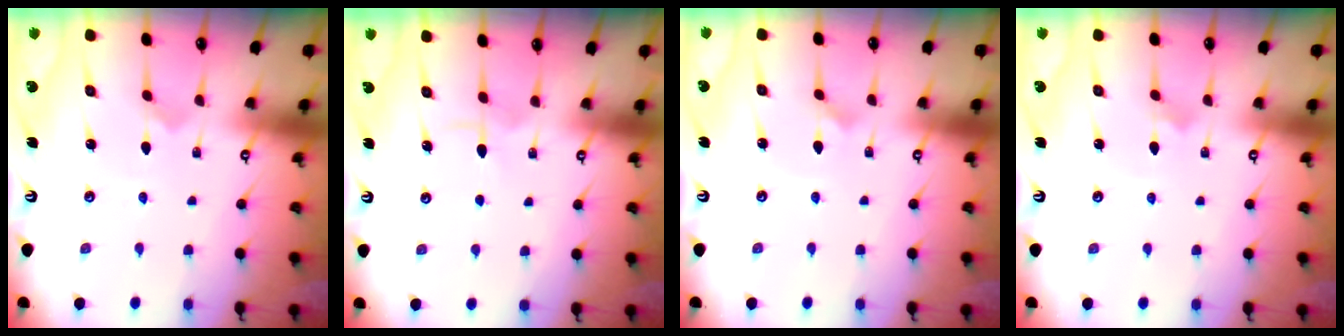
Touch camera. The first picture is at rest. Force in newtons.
{"total": 4.4, "press": 4.4, "slide": 0.5}
{"total": 1.8, "press": 1.8, "slide": 0.2}
{"total": 2.3, "press": 2.3, "slide": 0.1}